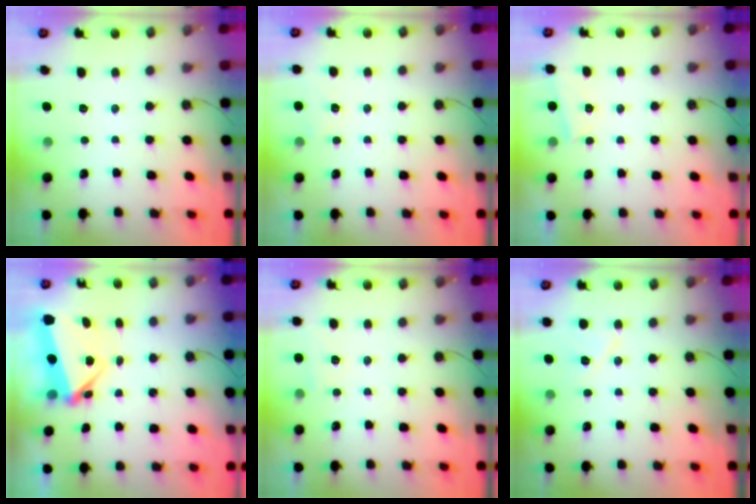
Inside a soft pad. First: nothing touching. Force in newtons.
{"total": 3.6, "press": 3.4, "slide": 1.1}
{"total": 2.6, "press": 2.5, "slide": 0.3}
{"total": 5.4, "press": 5.0, "slide": 1.9}
{"total": 3.8, "press": 3.7, "slide": 0.5}
{"total": 7.0, "press": 7.0, "slide": 0.8}